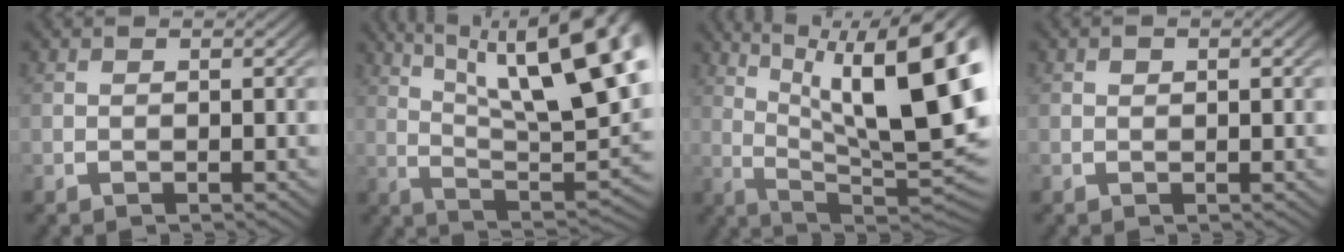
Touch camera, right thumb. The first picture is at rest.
{"total": 13.2, "force": [3.6, 6.4, 11.0], "torque": [-0.168, -0.015, 0.064]}
{"total": 15.2, "force": [2.1, 8.1, 12.7], "torque": [-0.181, -0.051, 0.059]}
{"total": 0.5, "force": [0.2, 0.3, 0.4], "torque": [-0.008, -0.003, 0.007]}